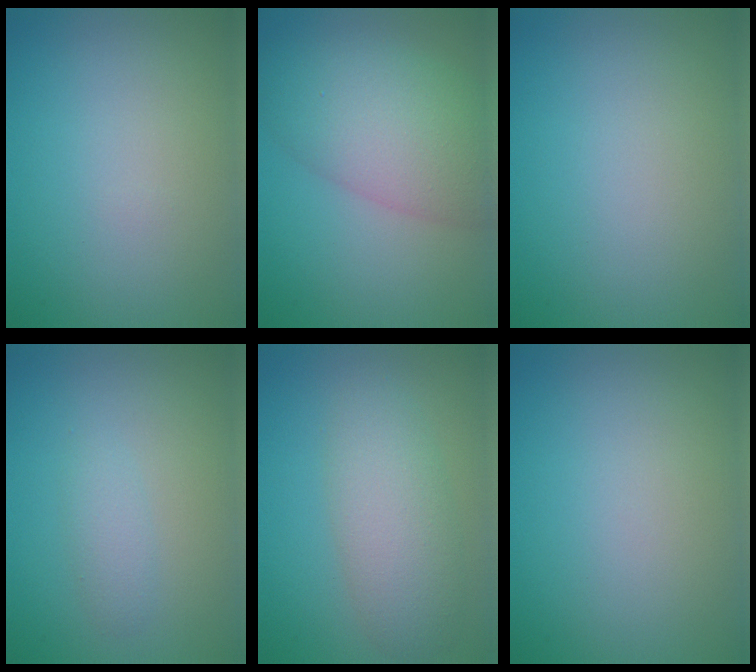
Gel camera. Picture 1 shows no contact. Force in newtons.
{"total": 7.8, "press": 7.8, "slide": 0.3}
{"total": 0.0}
{"total": 1.3, "press": 1.3, "slide": 0.0}
{"total": 4.8, "press": 4.8, "slide": 0.4}
{"total": 0.0}